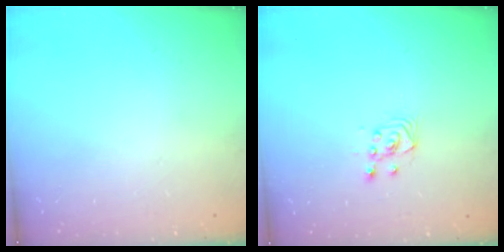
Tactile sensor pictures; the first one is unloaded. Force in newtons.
{"total": 2.9, "press": 2.6, "slide": 1.3}